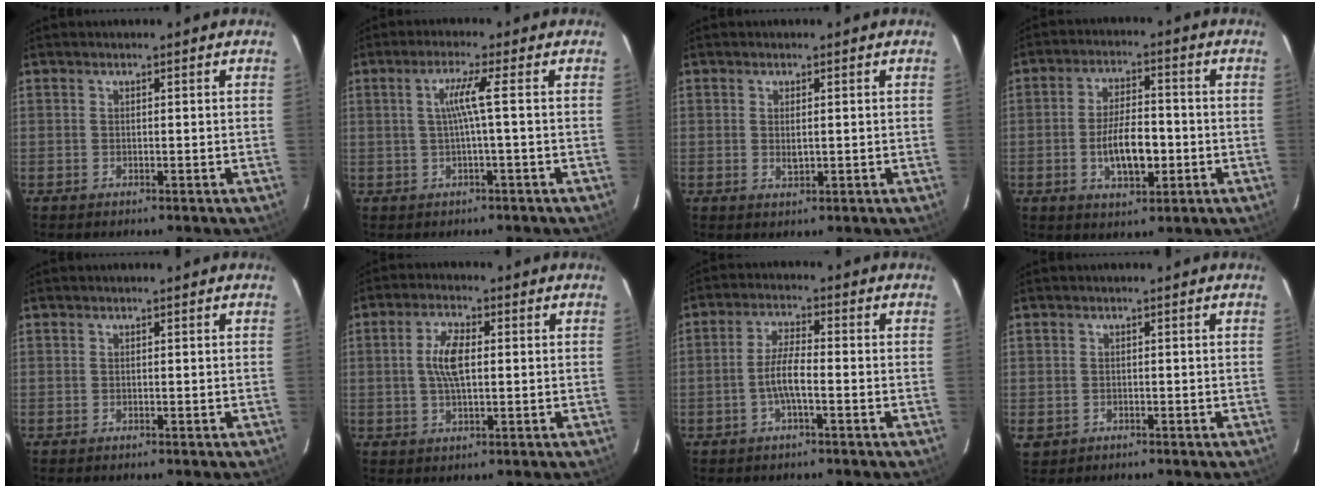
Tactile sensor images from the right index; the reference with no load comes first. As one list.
[{"total": 3.8, "force": [-0.1, -1.1, 3.7], "torque": [-0.073, -0.001, 0.000]}, {"total": 1.9, "force": [0.0, 0.8, 1.8], "torque": [-0.031, -0.001, 0.002]}, {"total": 9.1, "force": [-2.2, 3.9, 7.9], "torque": [-0.151, 0.001, -0.031]}, {"total": 0.0}, {"total": 6.2, "force": [0.5, 2.5, 5.6], "torque": [-0.110, 0.007, 0.009]}, {"total": 4.9, "force": [-1.7, 0.8, 4.6], "torque": [-0.095, 0.007, -0.035]}, {"total": 2.8, "force": [-0.5, 2.6, 0.8], "torque": [-0.017, -0.003, -0.005]}]